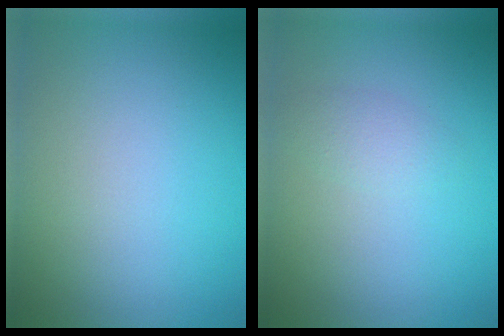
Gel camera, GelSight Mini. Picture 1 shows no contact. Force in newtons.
{"total": 1.4, "press": 1.4, "slide": 0.0}